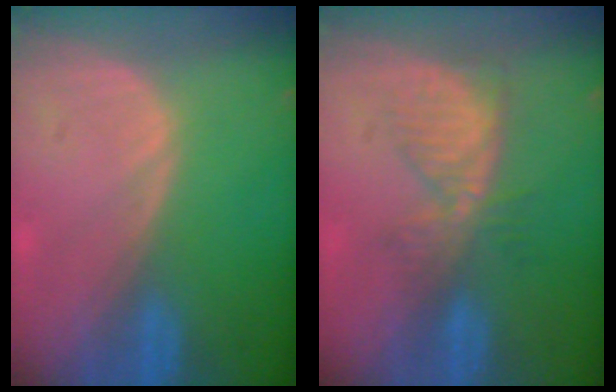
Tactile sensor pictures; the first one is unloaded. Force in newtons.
{"total": 5.4, "press": 5.3, "slide": 0.6}